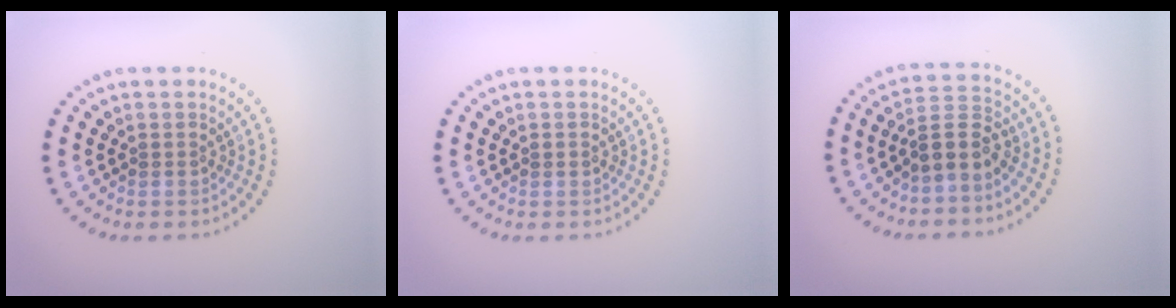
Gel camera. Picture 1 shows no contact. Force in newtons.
{"total": 0.5, "press": 0.5, "slide": 0.2}
{"total": 3.4, "press": 3.0, "slide": 1.5}